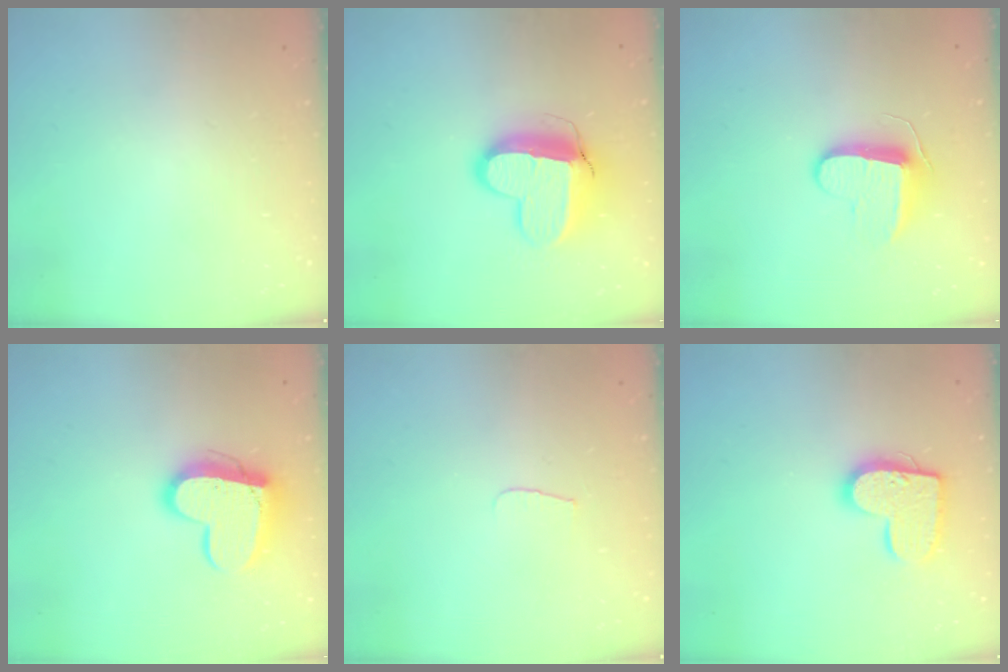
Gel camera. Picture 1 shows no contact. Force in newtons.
{"total": 13.1, "press": 13.0, "slide": 1.3}
{"total": 9.3, "press": 9.3, "slide": 0.0}
{"total": 14.0, "press": 14.0, "slide": 0.6}
{"total": 3.6, "press": 3.6, "slide": 0.4}
{"total": 14.3, "press": 14.3, "slide": 0.8}